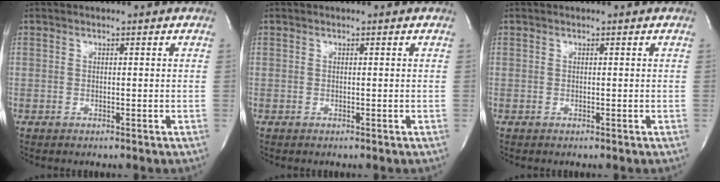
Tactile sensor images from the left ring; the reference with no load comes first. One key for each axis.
{"total": 0.0}
{"total": 0.0}